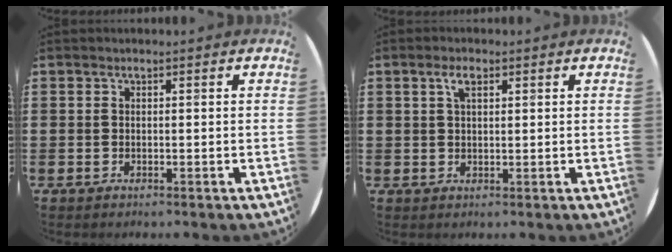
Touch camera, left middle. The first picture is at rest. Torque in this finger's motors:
{"motor_torque": [0.68, -0.58, 0.08, 0.07]}